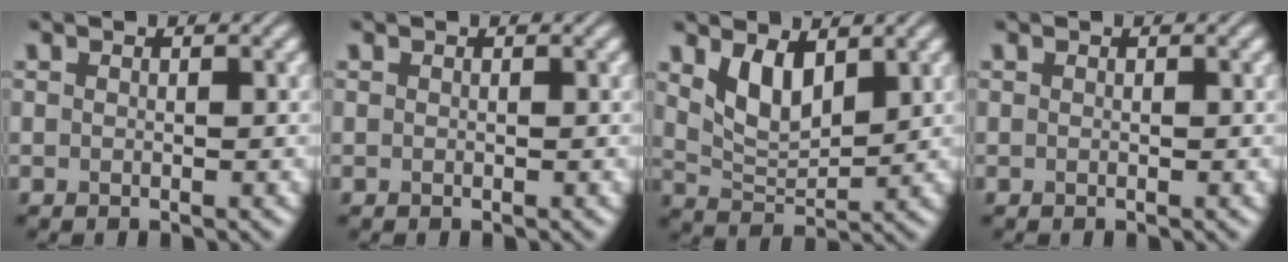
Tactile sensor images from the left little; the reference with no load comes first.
{"total": 0.0}
{"total": 4.3, "force": [2.1, 2.1, 3.1], "torque": [-0.066, -0.008, 0.045]}
{"total": 0.0}